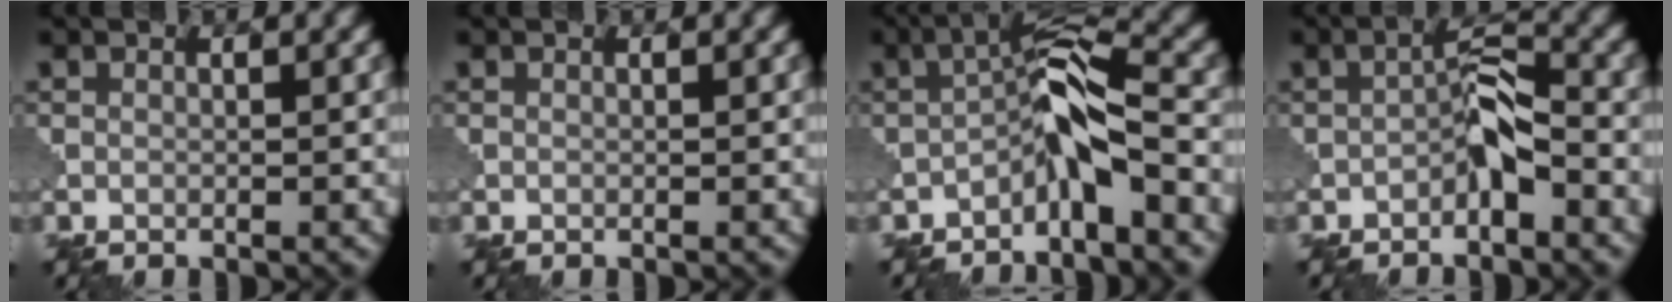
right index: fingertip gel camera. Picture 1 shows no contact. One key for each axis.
{"total": 0.0}
{"total": 5.1, "fx": -2.5, "fy": 1.1, "fz": 4.3, "tx": -0.076, "ty": 0.022, "tz": -0.053}
{"total": 3.2, "fx": -1.7, "fy": 1.0, "fz": 2.6, "tx": -0.043, "ty": 0.014, "tz": -0.036}